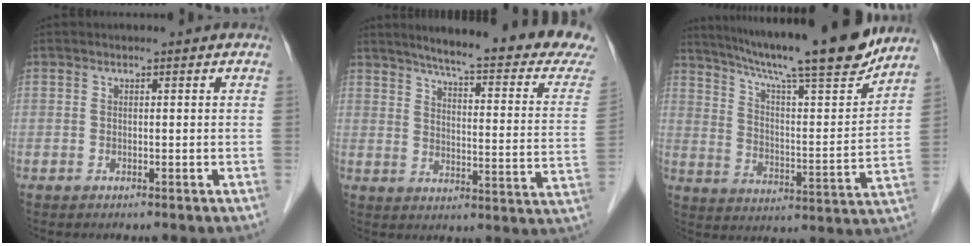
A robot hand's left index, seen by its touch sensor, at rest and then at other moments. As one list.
[{"total": 23.9, "force": [20.9, 0.8, 11.6], "torque": [-0.156, -0.070, 0.251]}, {"total": 22.5, "force": [19.1, 0.7, 12.0], "torque": [-0.198, -0.016, 0.286]}]